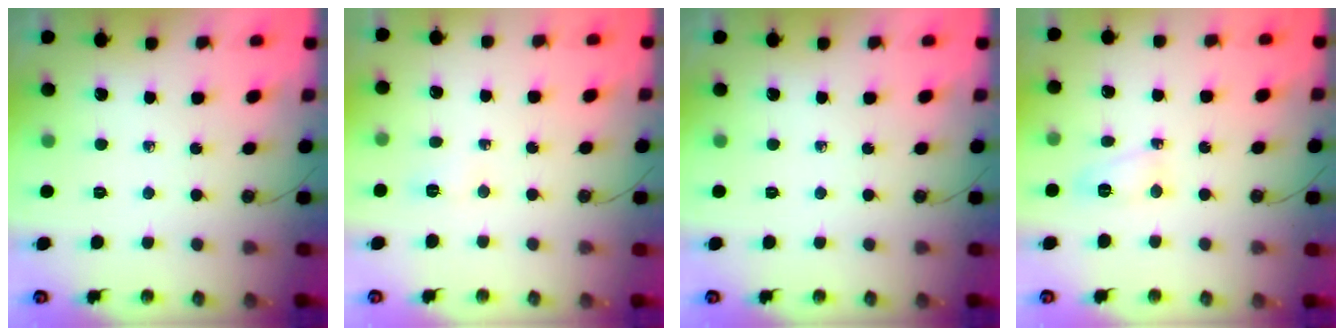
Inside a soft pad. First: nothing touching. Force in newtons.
{"total": 2.8, "press": 2.5, "slide": 1.2}
{"total": 0.0}
{"total": 4.3, "press": 4.3, "slide": 0.7}